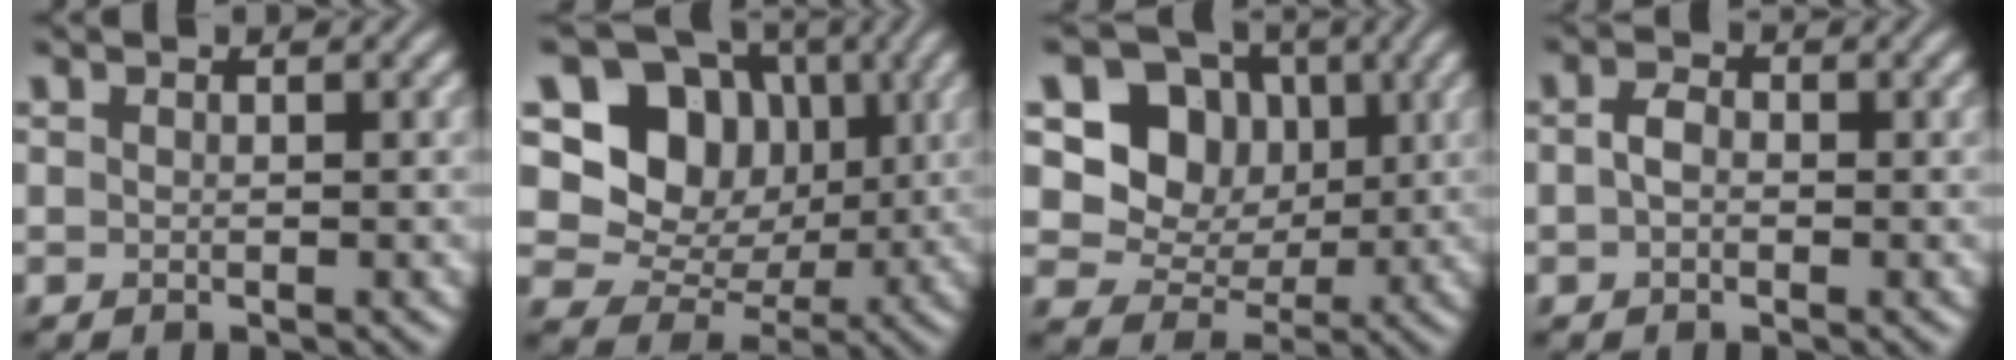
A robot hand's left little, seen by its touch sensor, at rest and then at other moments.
{"total": 9.9, "force": [2.9, 8.1, 4.9], "torque": [-0.091, 0.001, 0.036]}
{"total": 6.9, "force": [1.8, 5.8, 3.3], "torque": [-0.049, 0.000, 0.014]}
{"total": 1.7, "force": [-0.1, 1.2, 1.2], "torque": [-0.026, 0.004, -0.008]}